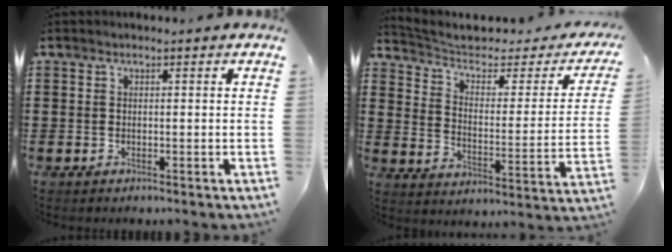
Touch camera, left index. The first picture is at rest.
{"total": 3.8, "force": [2.5, 1.5, 2.4], "torque": [-0.064, -0.023, 0.035]}